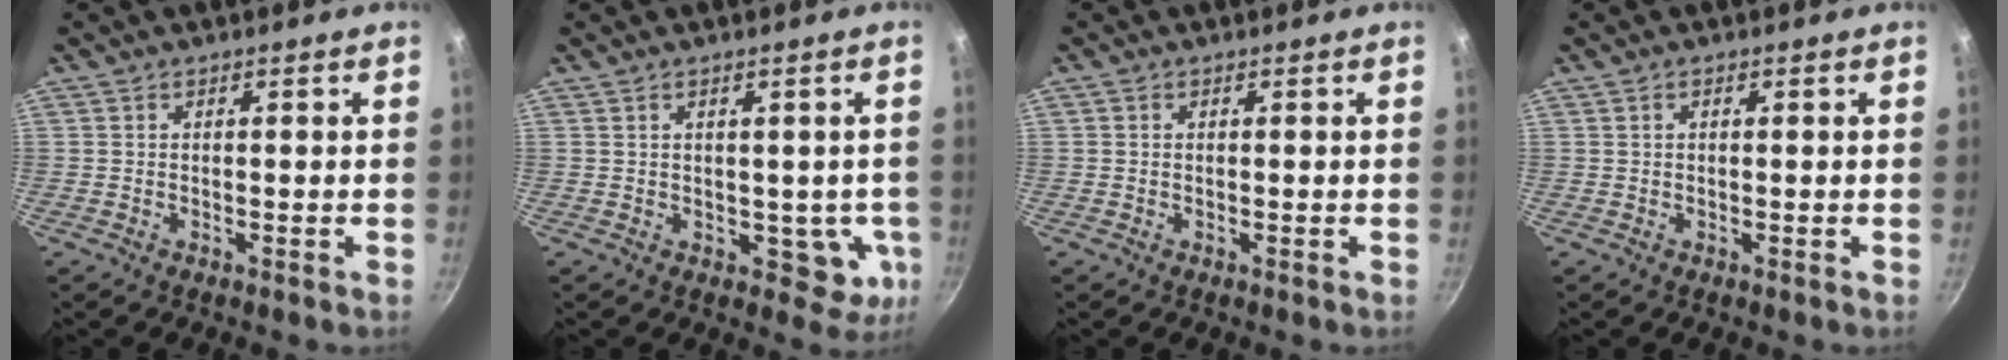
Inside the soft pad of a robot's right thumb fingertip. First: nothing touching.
{"total": 6.1, "force": [-0.2, 4.0, 4.6], "torque": [-0.026, 0.004, 0.005]}
{"total": 0.5, "force": [0.0, 0.5, 0.2], "torque": [-0.004, 0.003, -0.001]}
{"total": 0.7, "force": [0.2, 0.4, 0.5], "torque": [-0.009, 0.004, 0.003]}